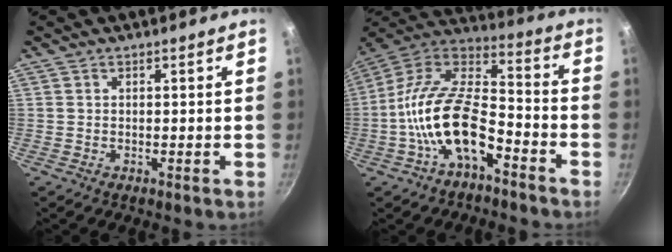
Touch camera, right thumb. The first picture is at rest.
{"total": 17.7, "force": [-7.2, 8.7, 13.6], "torque": [-0.239, 0.066, -0.151]}